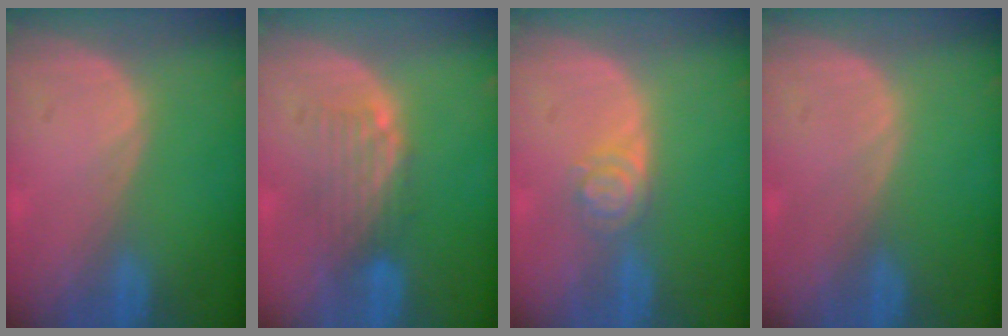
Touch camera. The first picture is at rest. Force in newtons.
{"total": 5.0, "press": 4.3, "slide": 2.6}
{"total": 3.9, "press": 3.6, "slide": 1.6}
{"total": 0.0}